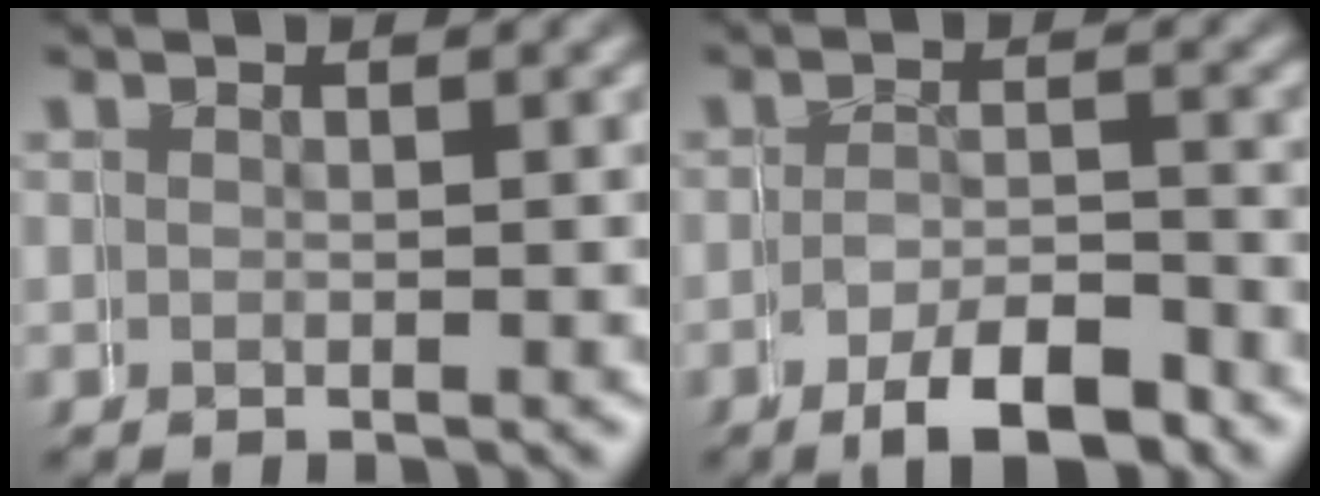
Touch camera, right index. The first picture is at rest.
{"total": 5.1, "force": [-3.9, 2.2, 2.4], "torque": [-0.030, -0.012, -0.065]}